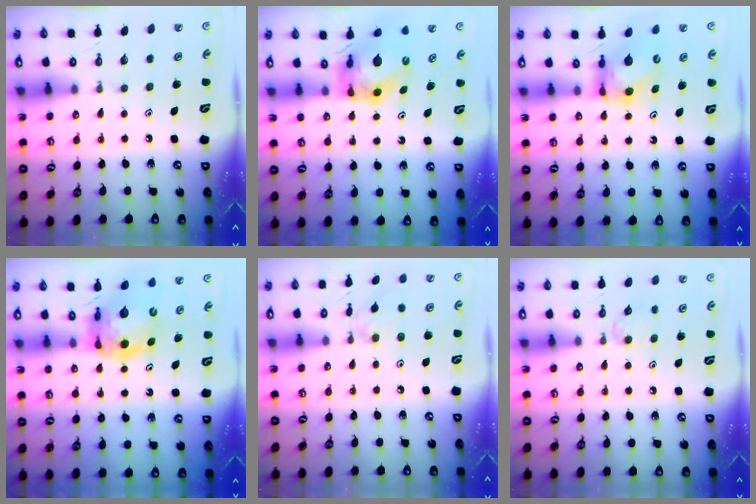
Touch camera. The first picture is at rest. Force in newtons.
{"total": 9.6, "press": 9.6, "slide": 0.7}
{"total": 6.3, "press": 6.3, "slide": 0.6}
{"total": 9.7, "press": 9.7, "slide": 1.2}
{"total": 3.4, "press": 3.3, "slide": 0.7}
{"total": 4.2, "press": 4.1, "slide": 0.8}